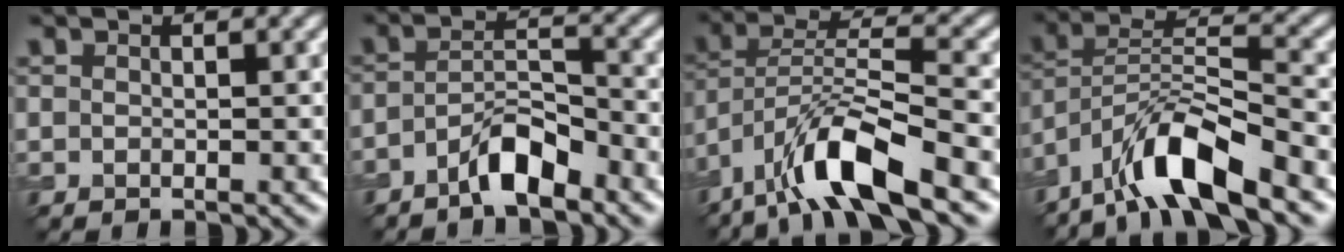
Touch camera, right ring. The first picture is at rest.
{"total": 4.1, "force": [-2.8, 1.1, 2.7], "torque": [-0.050, 0.010, -0.055]}
{"total": 9.3, "force": [-6.1, 2.2, 6.7], "torque": [-0.121, 0.008, -0.116]}
{"total": 8.6, "force": [-6.2, 2.0, 5.7], "torque": [-0.099, 0.008, -0.120]}